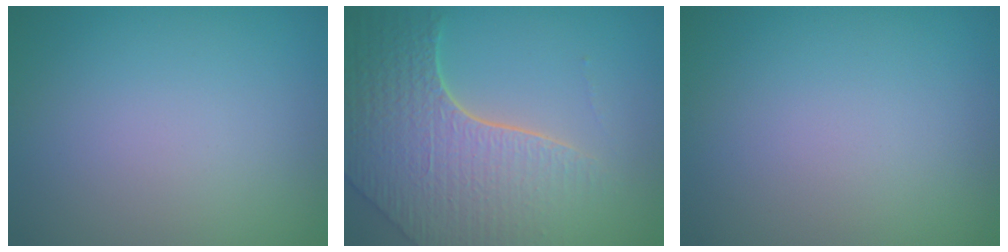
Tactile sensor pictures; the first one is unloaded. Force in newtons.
{"total": 7.7, "press": 5.6, "slide": 5.3}
{"total": 0.0}